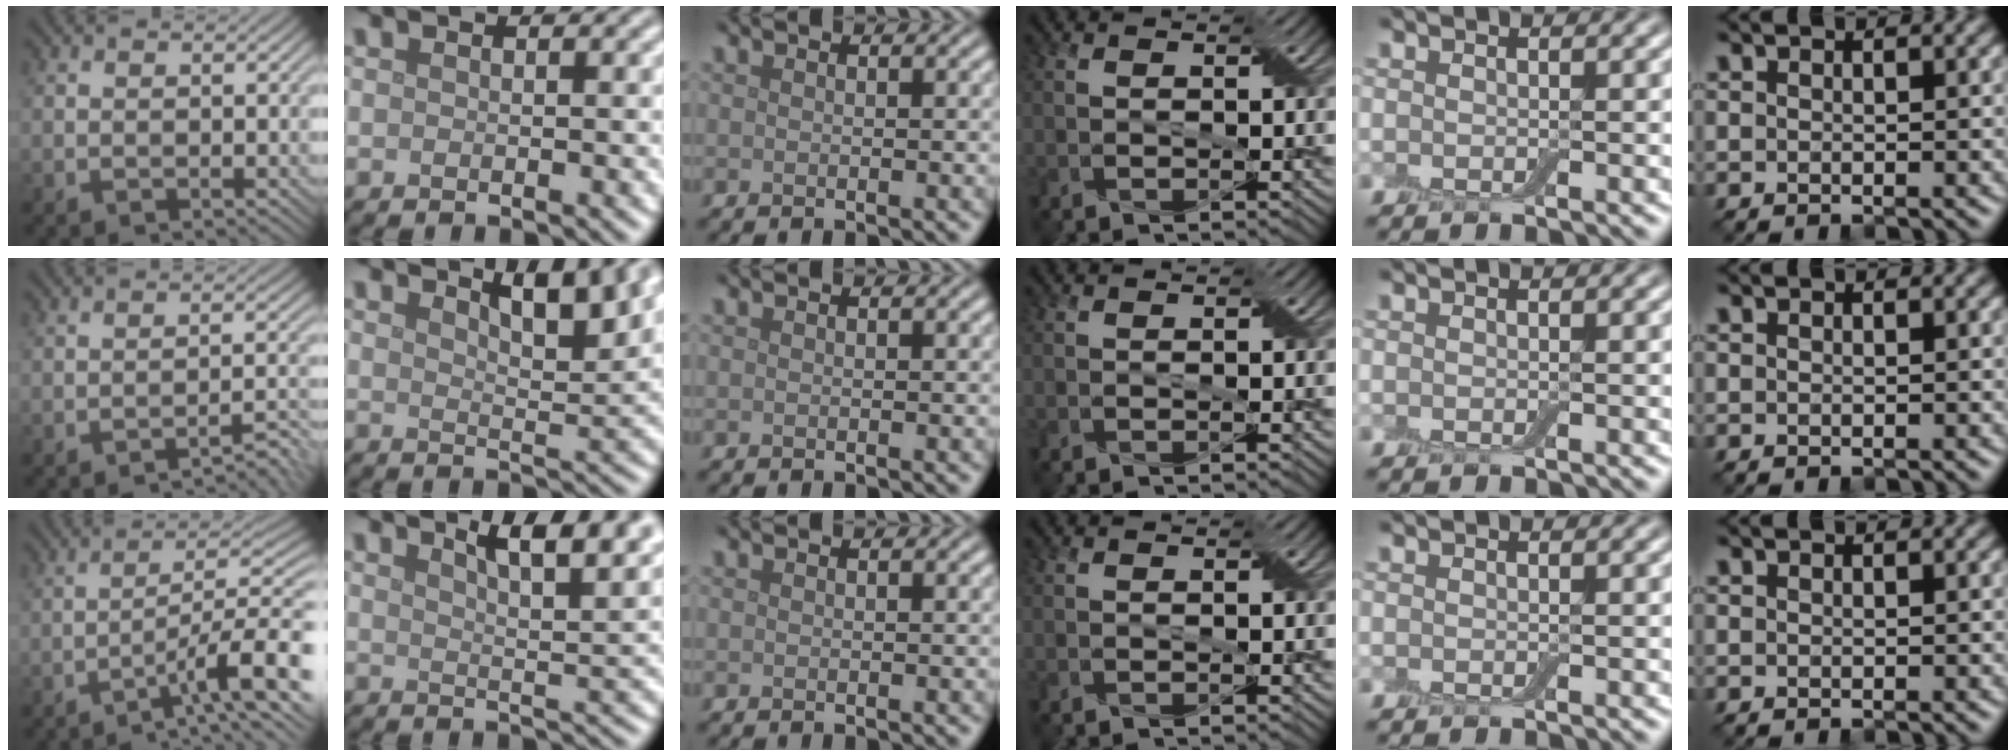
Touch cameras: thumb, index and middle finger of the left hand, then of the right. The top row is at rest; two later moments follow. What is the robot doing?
{"motion": "wrap", "object": "cling film"}